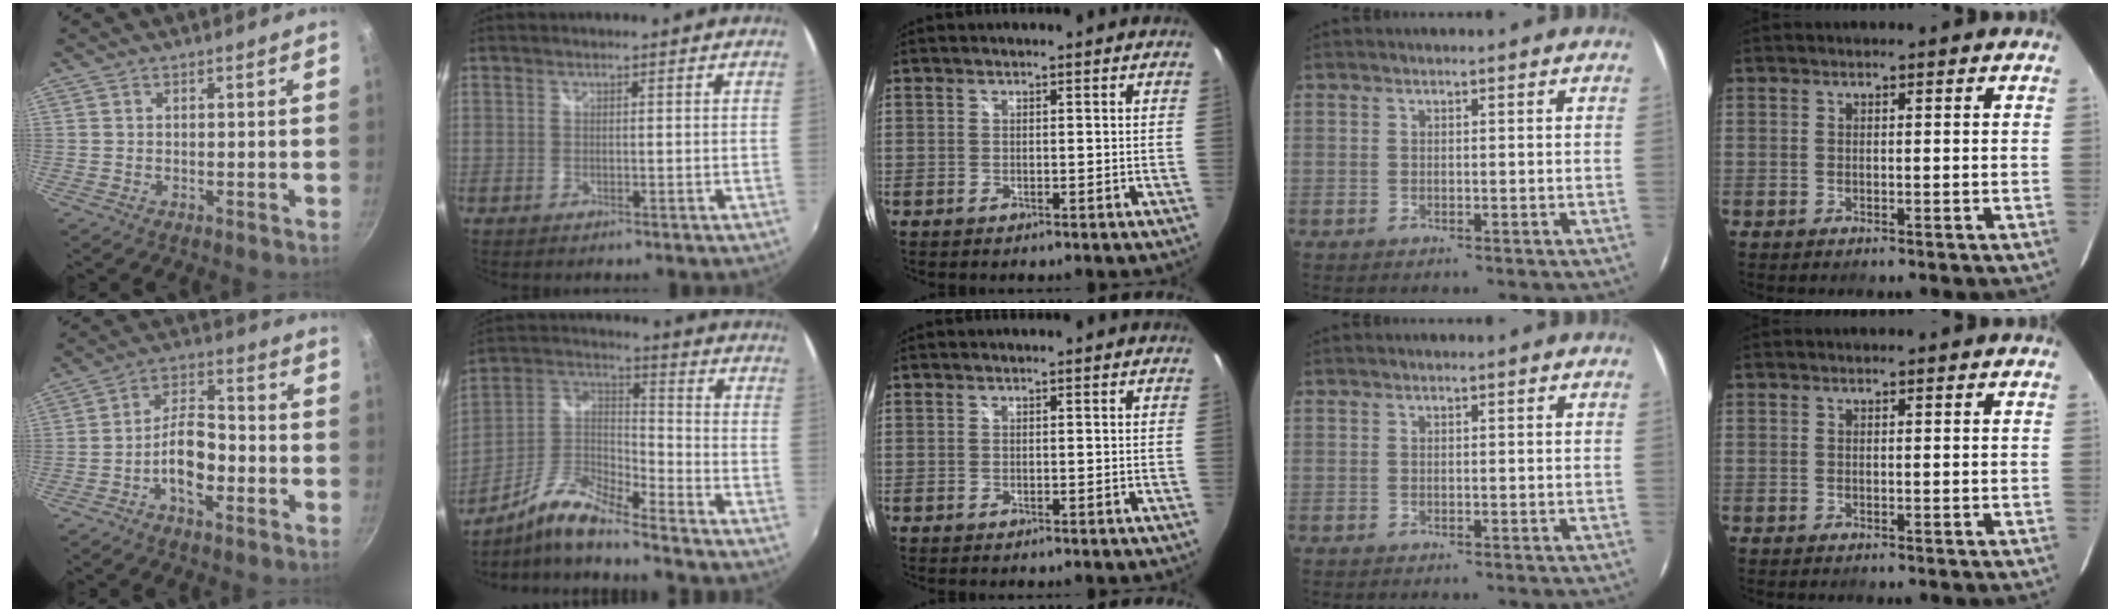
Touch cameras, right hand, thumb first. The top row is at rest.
{"thumb": {"total": 9.3, "force": [-3.2, 4.5, 7.4], "torque": [-0.116, 0.038, -0.061]}, "index": {"total": 10.8, "force": [-8.7, 0.9, 6.3], "torque": [-0.145, 0.012, -0.179]}}